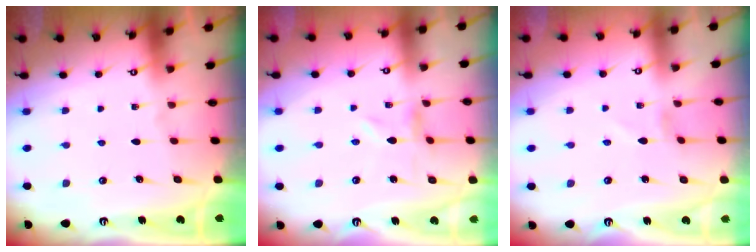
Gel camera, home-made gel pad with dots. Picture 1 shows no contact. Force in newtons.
{"total": 0.0}
{"total": 0.7, "press": 0.7, "slide": 0.2}